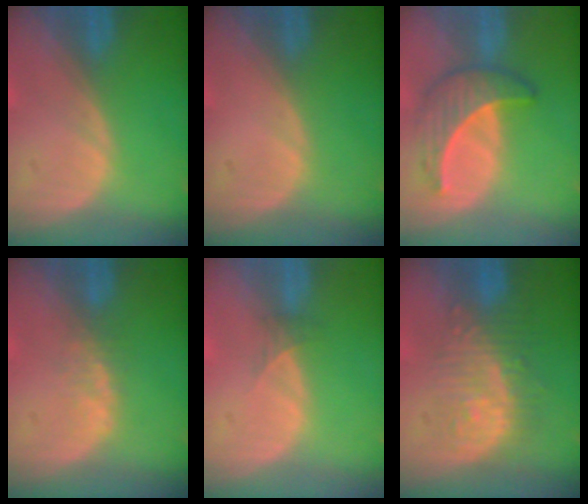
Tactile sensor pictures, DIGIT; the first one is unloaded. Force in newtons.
{"total": 0.0}
{"total": 6.9, "press": 6.4, "slide": 2.6}
{"total": 1.9, "press": 1.8, "slide": 0.5}
{"total": 1.3, "press": 1.0, "slide": 0.8}
{"total": 9.0, "press": 8.6, "slide": 2.9}